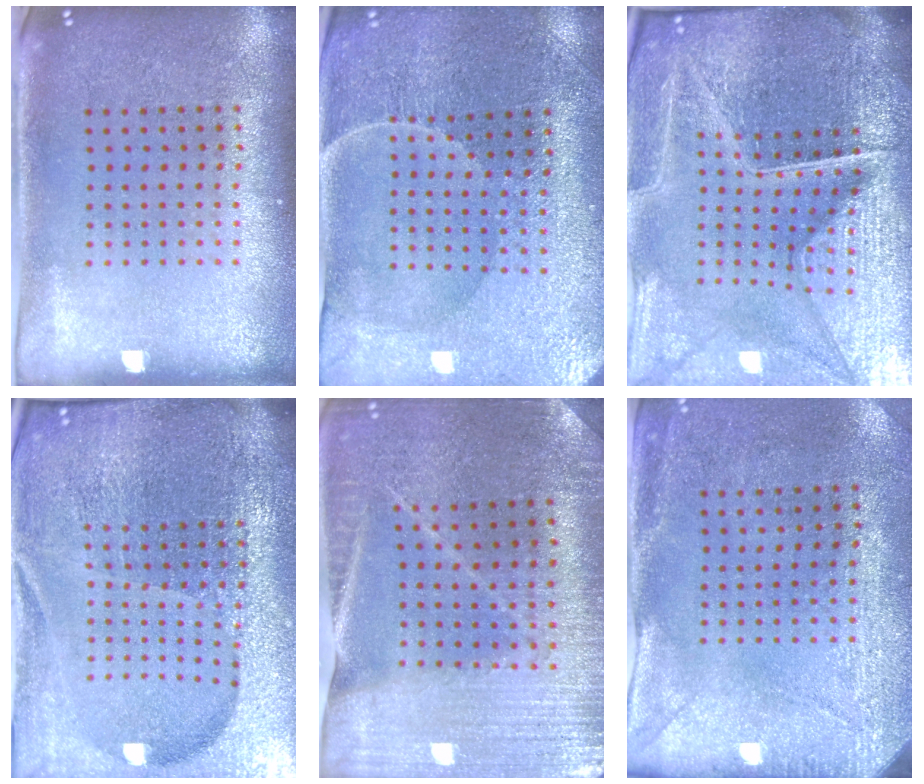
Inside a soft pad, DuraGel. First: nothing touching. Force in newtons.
{"total": 1.5, "press": 1.5, "slide": 0.1}
{"total": 6.6, "press": 5.9, "slide": 3.0}
{"total": 6.9, "press": 5.9, "slide": 3.6}
{"total": 2.0, "press": 2.0, "slide": 0.1}
{"total": 2.9, "press": 2.3, "slide": 1.8}